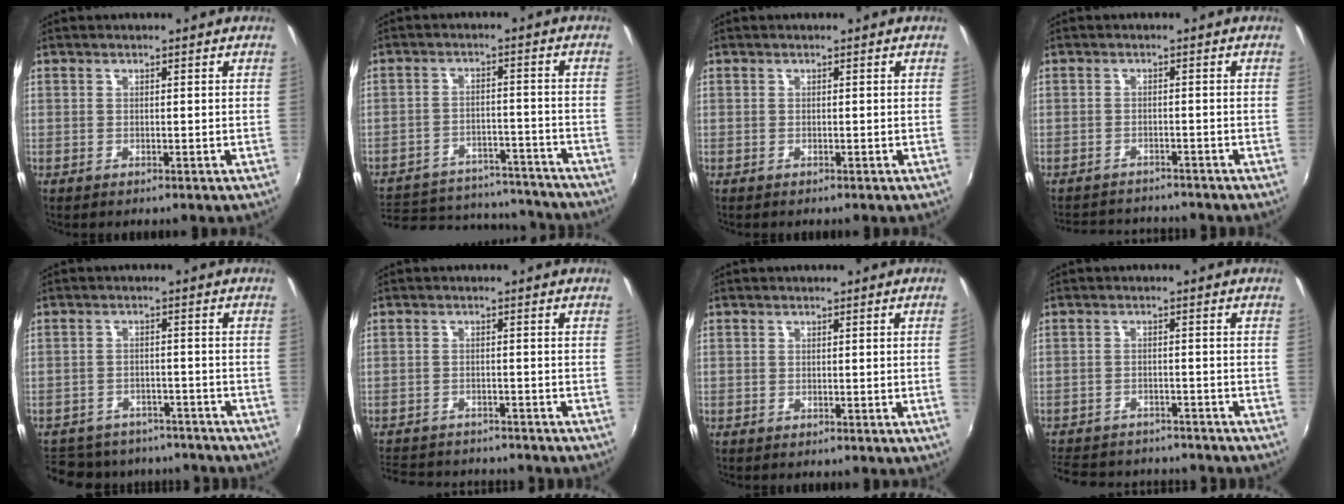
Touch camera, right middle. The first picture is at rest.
{"total": 22.7, "force": [-19.1, 8.9, 8.5], "torque": [-0.186, 0.019, -0.236]}
{"total": 0.0}
{"total": 7.0, "force": [-6.5, 2.2, 1.3], "torque": [-0.042, 0.013, -0.097]}
{"total": 19.0, "force": [-15.8, 8.3, 6.6], "torque": [-0.158, 0.016, -0.207]}
{"total": 12.6, "force": [-11.3, 3.9, 4.2], "torque": [-0.108, -0.004, -0.168]}
{"total": 0.6, "force": [-0.2, -0.3, 0.6], "torque": [-0.013, 0.000, -0.006]}
{"total": 15.7, "force": [-13.6, 5.8, 5.5], "torque": [-0.137, 0.006, -0.191]}